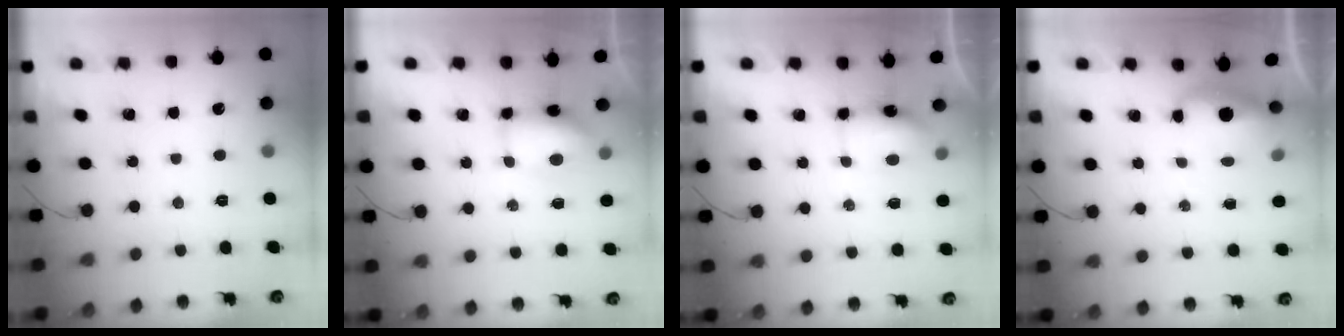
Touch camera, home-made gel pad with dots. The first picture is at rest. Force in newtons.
{"total": 6.8, "press": 6.8, "slide": 0.5}
{"total": 12.4, "press": 6.7, "slide": 10.4}
{"total": 4.5, "press": 4.4, "slide": 0.6}